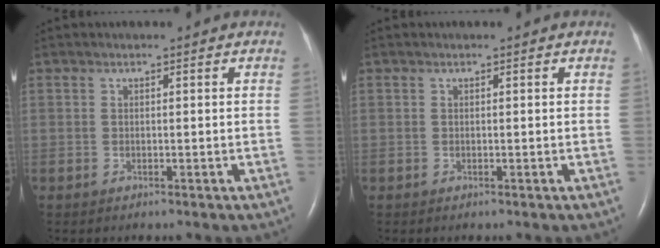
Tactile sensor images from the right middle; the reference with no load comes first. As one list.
[{"total": 0.0}]